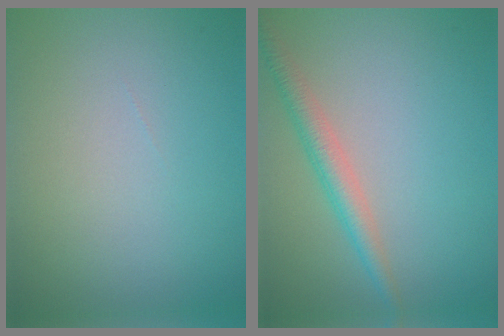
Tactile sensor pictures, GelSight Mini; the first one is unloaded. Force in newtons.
{"total": 2.8, "press": 2.8, "slide": 0.1}